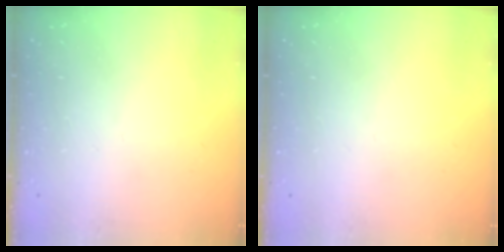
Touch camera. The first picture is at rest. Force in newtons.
{"total": 0.0}